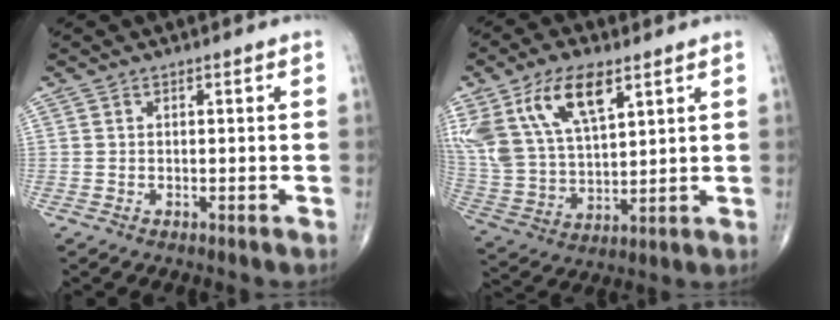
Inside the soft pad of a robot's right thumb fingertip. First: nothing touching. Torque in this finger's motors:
{"motor_torque": [-0.61, 1.28, 1.52, 0.95, 0.19]}